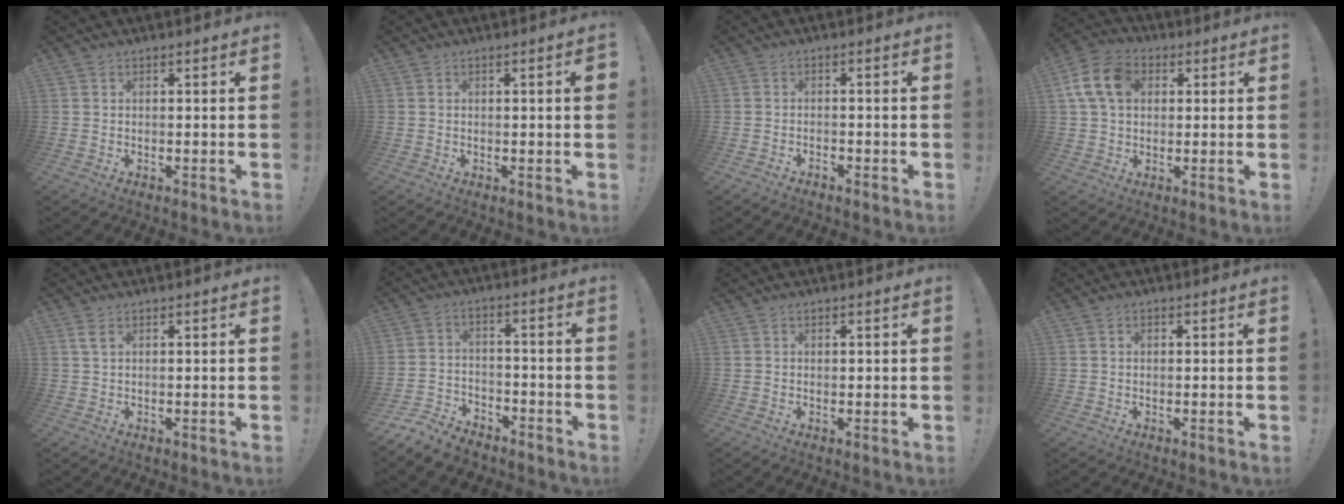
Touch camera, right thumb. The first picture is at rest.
{"total": 2.4, "force": [0.3, 0.1, 2.4], "torque": [-0.032, -0.002, 0.004]}
{"total": 1.6, "force": [-1.6, 0.1, 0.0], "torque": [0.005, 0.000, -0.030]}
{"total": 12.4, "force": [3.5, 9.0, 7.8], "torque": [-0.145, 0.008, 0.068]}
{"total": 2.5, "force": [1.2, 0.9, 2.0], "torque": [-0.035, -0.001, 0.021]}
{"total": 7.3, "force": [-6.2, 3.4, 1.8], "torque": [-0.029, 0.027, -0.114]}
{"total": 0.5, "force": [0.4, 0.3, 0.2], "torque": [0.005, -0.003, 0.007]}
{"total": 0.7, "force": [0.2, 0.6, 0.4], "torque": [-0.009, 0.005, 0.004]}